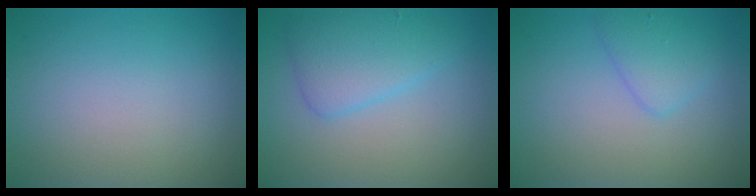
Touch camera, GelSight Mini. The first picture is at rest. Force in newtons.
{"total": 3.7, "press": 3.7, "slide": 0.1}
{"total": 2.3, "press": 2.2, "slide": 0.1}